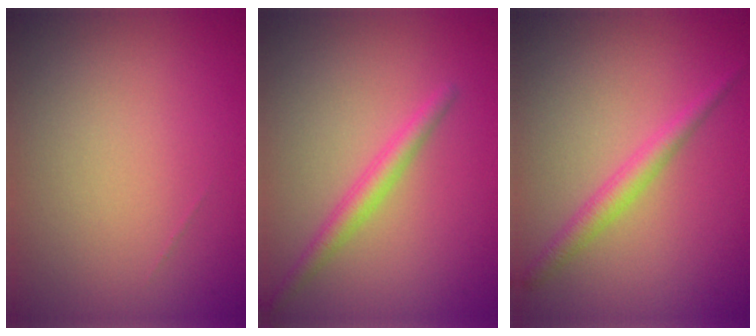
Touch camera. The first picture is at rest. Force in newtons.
{"total": 2.1, "press": 2.1, "slide": 0.0}
{"total": 2.2, "press": 2.2, "slide": 0.1}